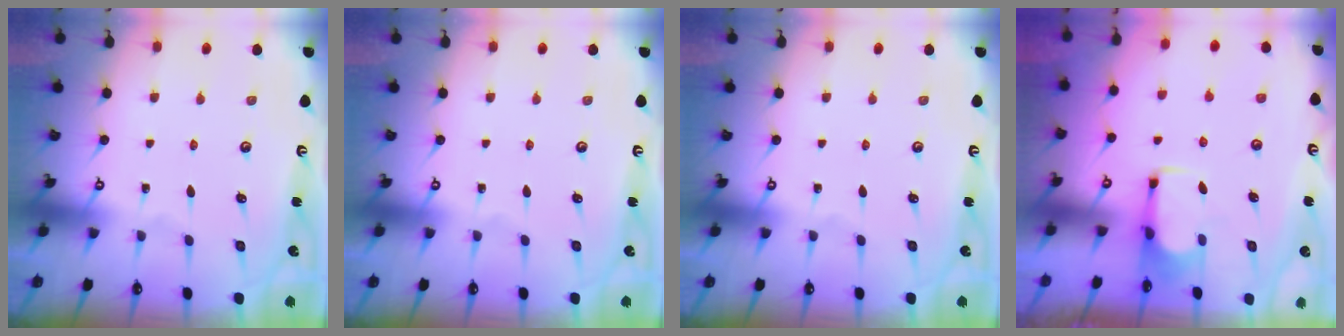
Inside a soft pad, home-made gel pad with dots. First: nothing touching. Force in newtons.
{"total": 0.0}
{"total": 0.0}
{"total": 2.8, "press": 2.6, "slide": 1.1}